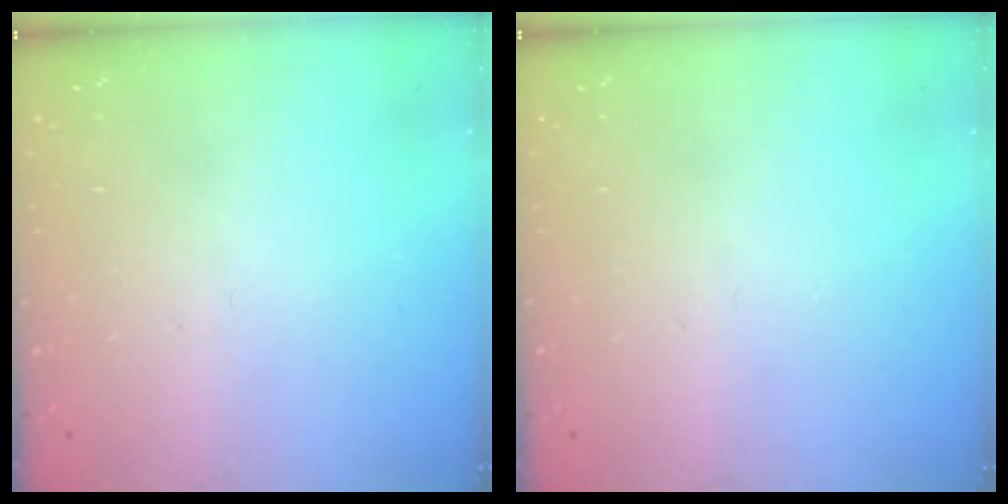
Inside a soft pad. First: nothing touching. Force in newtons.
{"total": 0.0}